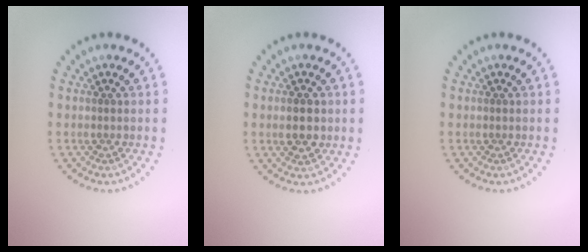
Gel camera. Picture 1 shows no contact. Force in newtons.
{"total": 2.5, "press": 2.4, "slide": 0.2}
{"total": 0.0}